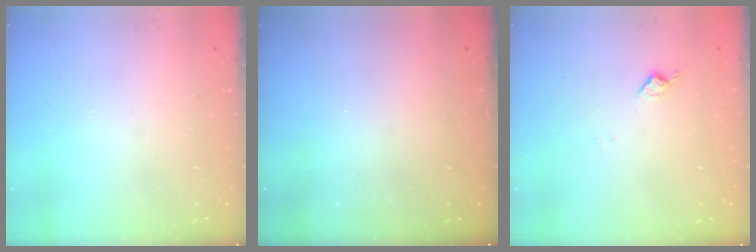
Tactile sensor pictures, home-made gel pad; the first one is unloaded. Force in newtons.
{"total": 0.0}
{"total": 7.7, "press": 7.7, "slide": 0.7}